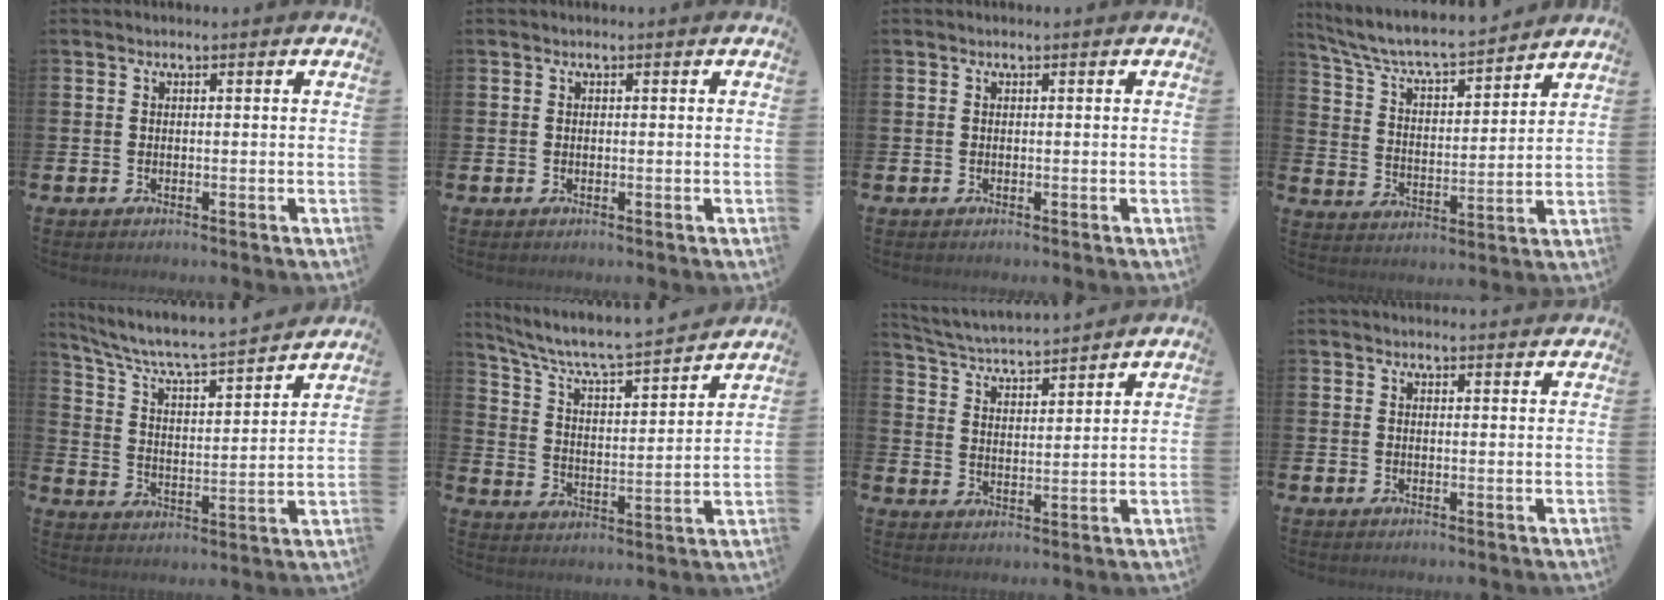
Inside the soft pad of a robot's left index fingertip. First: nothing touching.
{"total": 0.0}
{"total": 0.0}
{"total": 7.3, "force": [6.9, 0.8, 2.2], "torque": [-0.075, -0.056, 0.115]}
{"total": 6.7, "force": [6.3, 0.6, 2.3], "torque": [-0.076, -0.052, 0.102]}
{"total": 6.9, "force": [6.4, 0.7, 2.5], "torque": [-0.081, -0.050, 0.105]}
{"total": 4.6, "force": [4.5, 0.0, 0.5], "torque": [-0.033, -0.038, 0.077]}
{"total": 1.3, "force": [1.3, 0.0, 0.0], "torque": [0.007, -0.006, 0.022]}